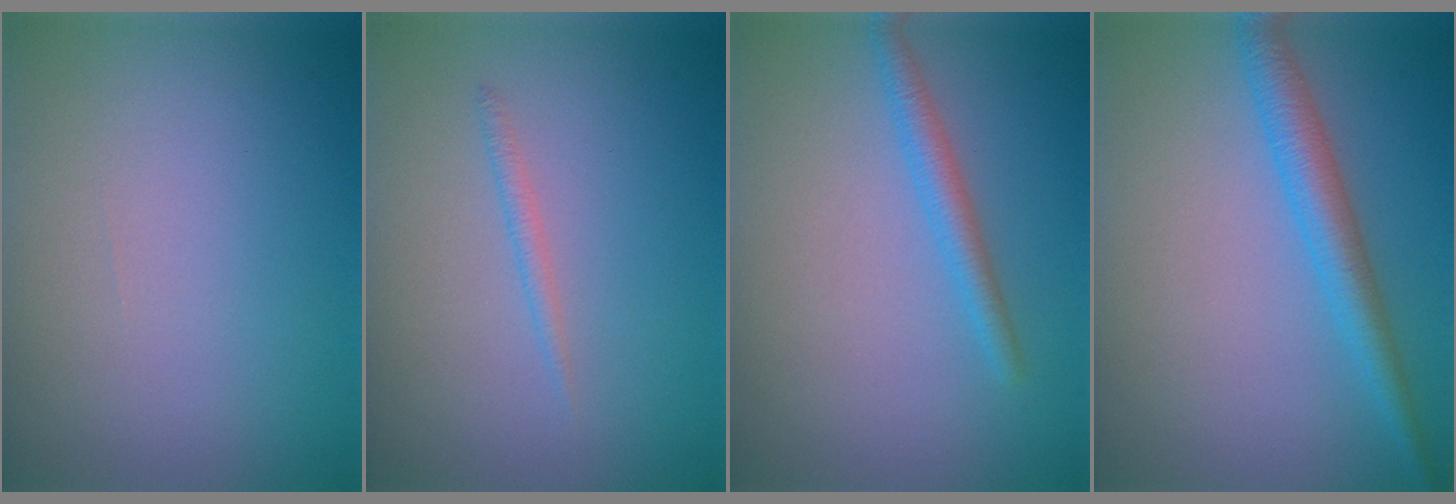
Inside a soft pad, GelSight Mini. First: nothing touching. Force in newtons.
{"total": 0.9, "press": 0.9, "slide": 0.1}
{"total": 2.0, "press": 2.0, "slide": 0.1}
{"total": 3.3, "press": 3.3, "slide": 0.1}